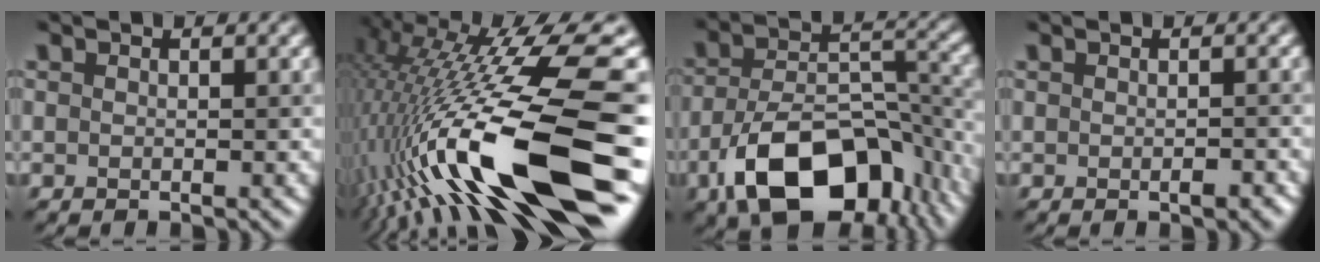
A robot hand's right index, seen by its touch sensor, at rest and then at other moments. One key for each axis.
{"total": 18.1, "fx": -3.9, "fy": 4.1, "fz": 17.3, "tx": -0.309, "ty": 0.019, "tz": -0.072}
{"total": 13.0, "fx": -6.8, "fy": 7.1, "fz": 8.5, "tx": -0.147, "ty": -0.012, "tz": -0.116}
{"total": 1.0, "fx": -0.5, "fy": 0.2, "fz": 0.9, "tx": -0.013, "ty": 0.001, "tz": -0.006}